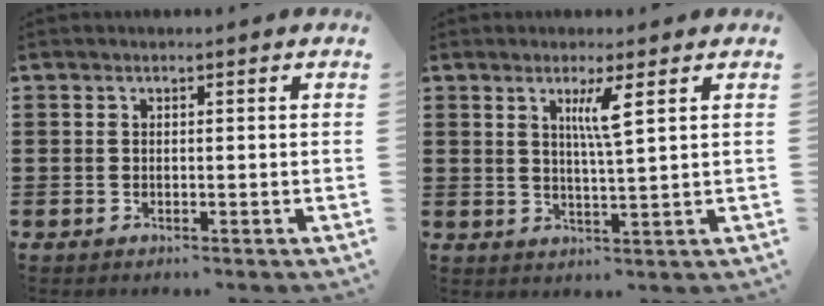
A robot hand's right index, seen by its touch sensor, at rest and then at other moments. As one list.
[{"total": 3.8, "force": [1.8, -0.2, 3.4], "torque": [-0.073, -0.004, 0.027]}]